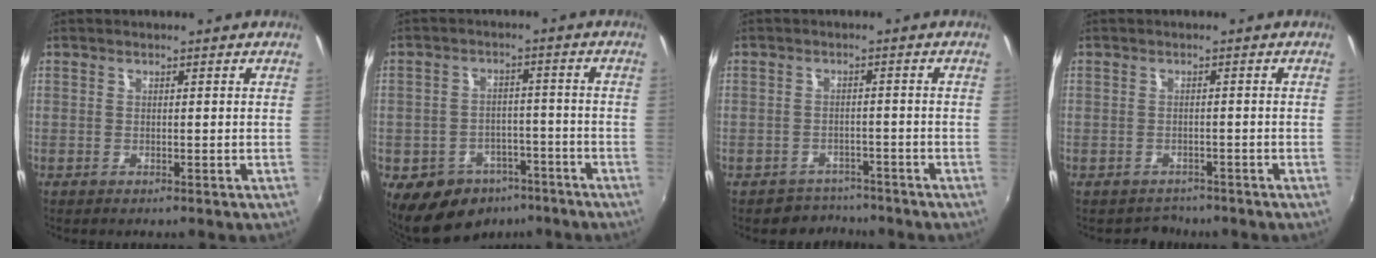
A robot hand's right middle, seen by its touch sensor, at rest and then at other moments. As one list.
[{"total": 12.6, "force": [-7.6, 8.9, 4.5], "torque": [-0.115, 0.012, -0.092]}, {"total": 4.4, "force": [-3.7, 2.4, -0.5], "torque": [0.000, 0.012, -0.060]}, {"total": 2.7, "force": [-2.2, 1.5, -0.5], "torque": [-0.002, 0.002, -0.035]}]